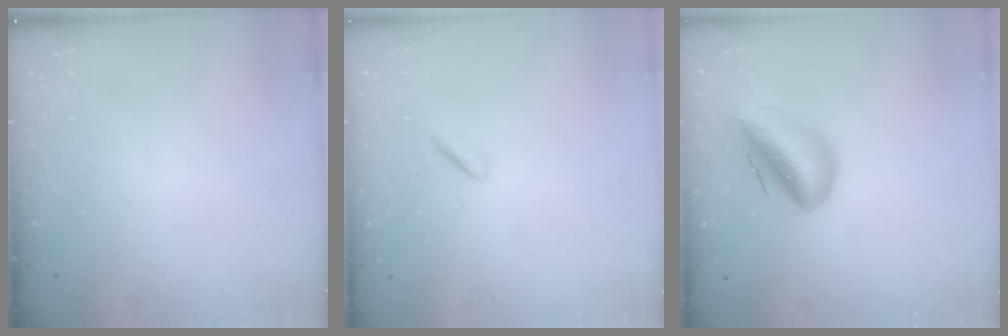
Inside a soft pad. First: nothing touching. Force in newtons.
{"total": 0.5, "press": 0.0, "slide": 0.5}
{"total": 12.6, "press": 12.0, "slide": 3.7}